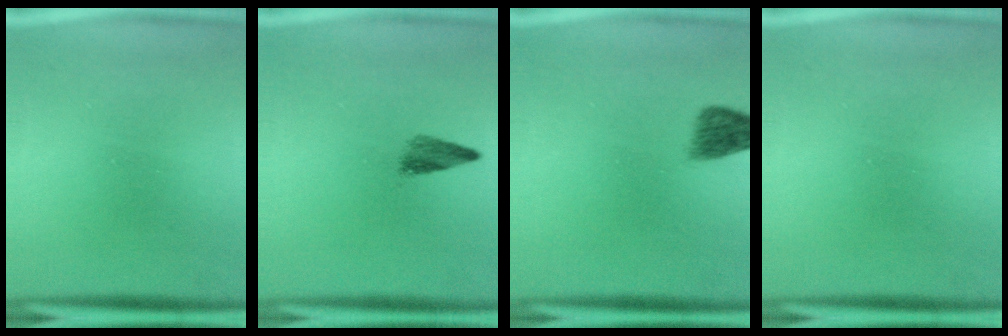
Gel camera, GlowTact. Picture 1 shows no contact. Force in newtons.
{"total": 2.4}
{"total": 2.7}
{"total": 0.0}